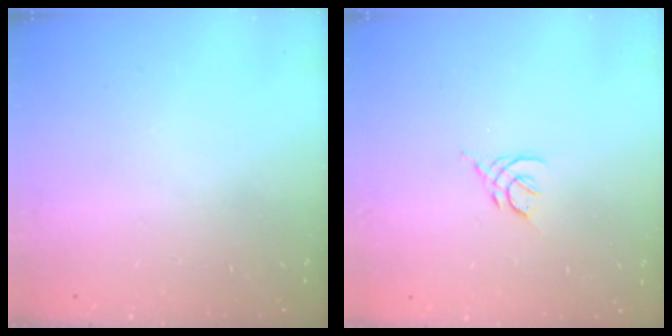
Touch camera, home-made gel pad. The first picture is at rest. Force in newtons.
{"total": 2.8, "press": 2.8, "slide": 0.7}